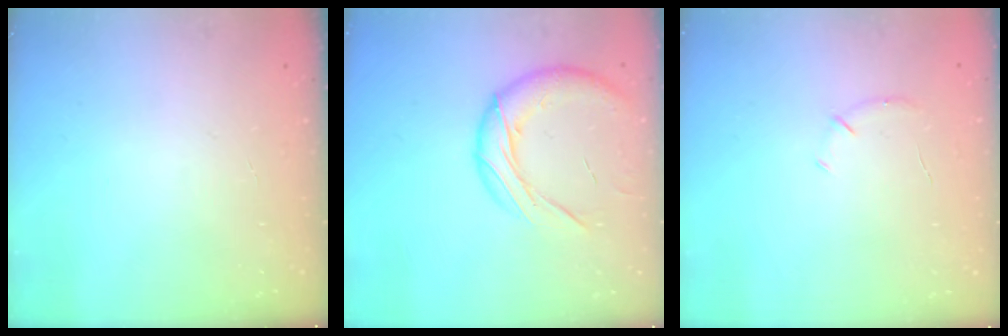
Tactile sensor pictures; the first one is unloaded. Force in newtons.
{"total": 14.7, "press": 14.6, "slide": 2.3}
{"total": 6.1, "press": 5.9, "slide": 1.7}